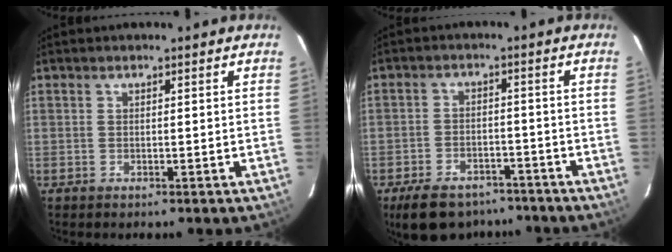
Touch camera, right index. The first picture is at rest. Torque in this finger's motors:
{"motor_torque": [0.83, -0.73, 0.36, 0.05]}